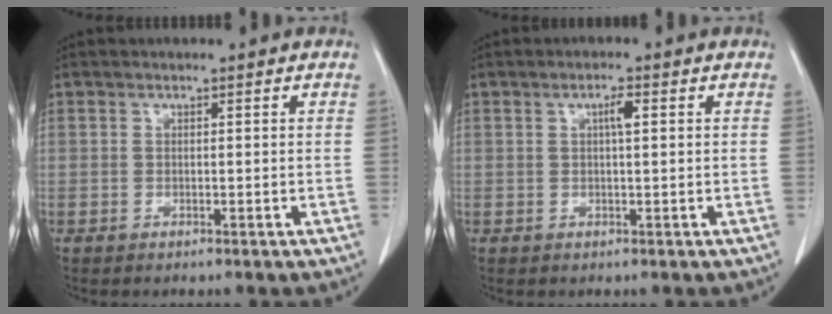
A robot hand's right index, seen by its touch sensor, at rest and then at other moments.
{"total": 1.6, "force": [0.4, 0.2, 1.5], "torque": [-0.027, 0.004, 0.007]}